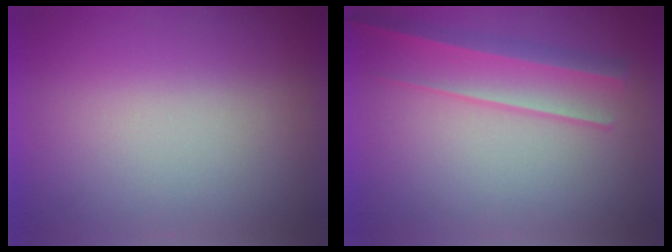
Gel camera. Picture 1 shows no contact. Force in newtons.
{"total": 2.2}